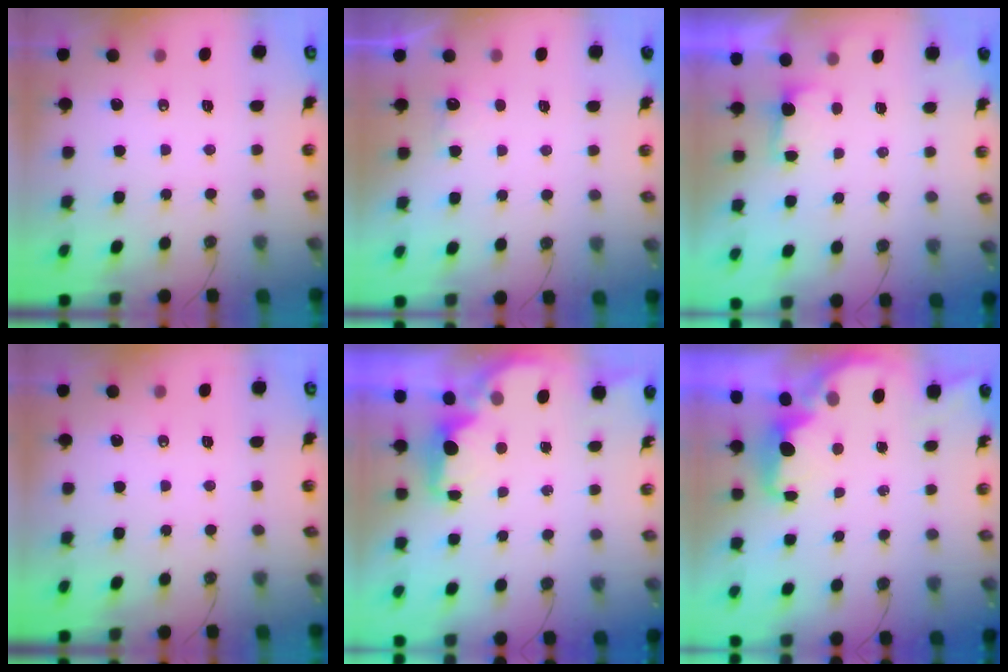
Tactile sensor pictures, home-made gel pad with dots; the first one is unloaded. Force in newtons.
{"total": 2.1, "press": 2.0, "slide": 0.9}
{"total": 1.8, "press": 1.5, "slide": 0.9}
{"total": 0.0}
{"total": 2.2, "press": 2.1, "slide": 0.8}
{"total": 2.3, "press": 2.2, "slide": 0.9}